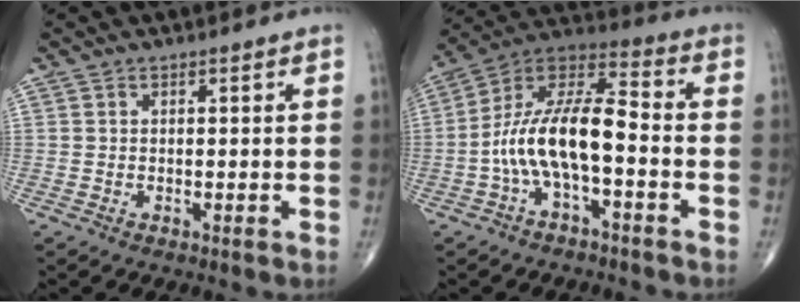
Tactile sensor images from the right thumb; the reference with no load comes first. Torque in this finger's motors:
{"motor_torque": [1.15, 0.97, 1.35, -0.60, 0.43]}